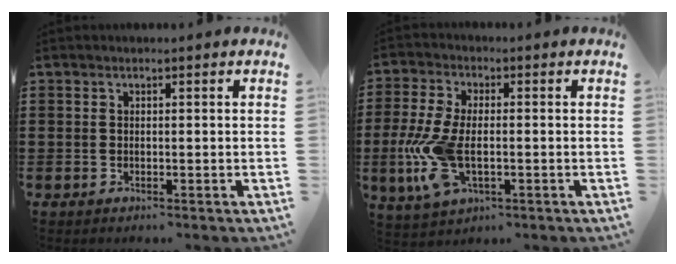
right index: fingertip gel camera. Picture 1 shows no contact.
{"total": 9.5, "force": [-1.7, 4.5, 8.1], "torque": [-0.209, -0.019, -0.038]}